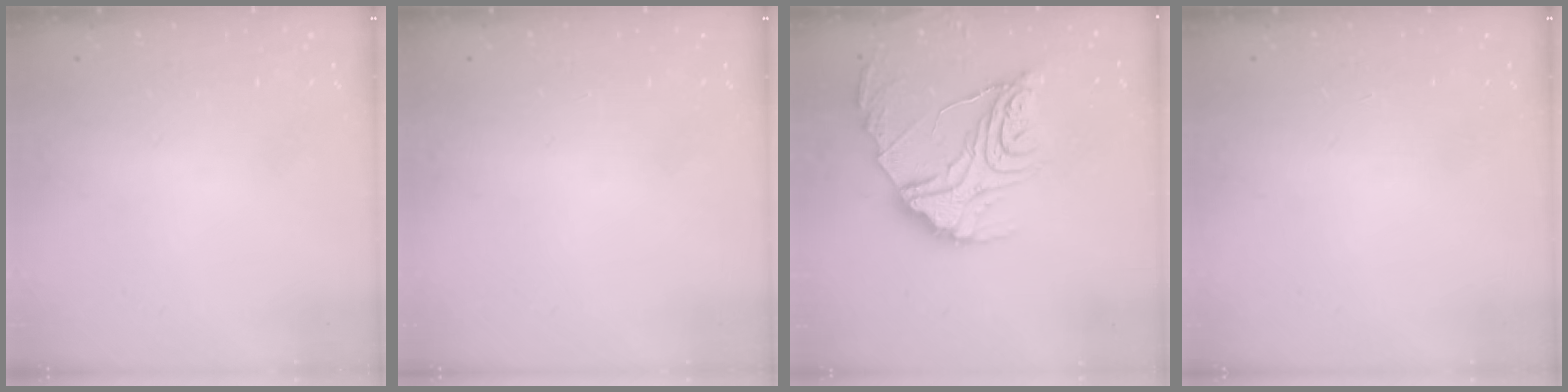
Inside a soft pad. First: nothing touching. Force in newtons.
{"total": 0.0}
{"total": 17.8, "press": 17.7, "slide": 2.0}
{"total": 0.0}